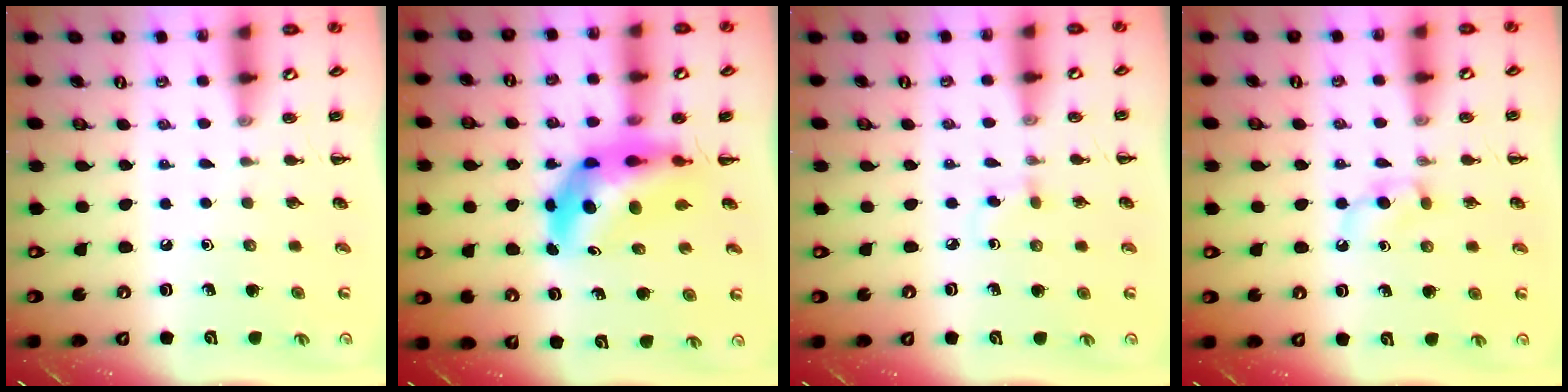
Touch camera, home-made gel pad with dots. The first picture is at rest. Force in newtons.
{"total": 8.0, "press": 7.5, "slide": 2.8}
{"total": 2.6, "press": 2.4, "slide": 1.2}
{"total": 3.9, "press": 3.6, "slide": 1.4}